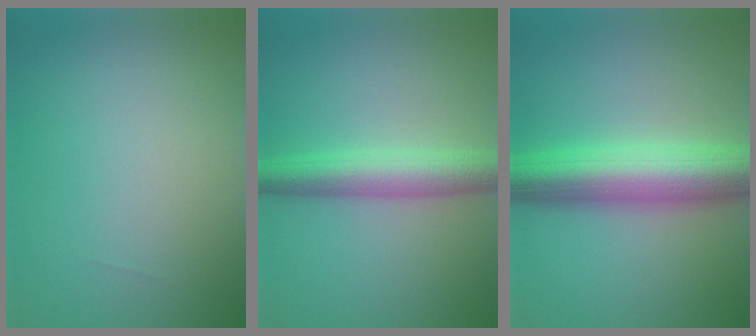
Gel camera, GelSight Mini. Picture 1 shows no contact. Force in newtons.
{"total": 5.0, "press": 5.0, "slide": 0.0}
{"total": 8.9, "press": 8.9, "slide": 0.2}